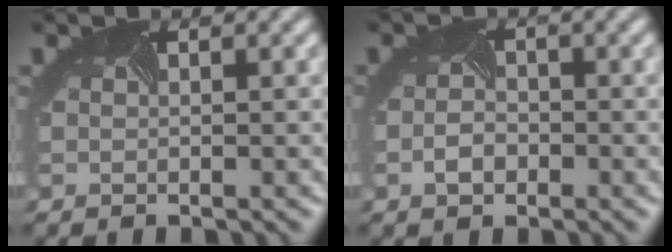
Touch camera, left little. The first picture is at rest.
{"total": 1.7, "force": [-1.3, 0.9, 0.7], "torque": [-0.025, -0.003, -0.019]}